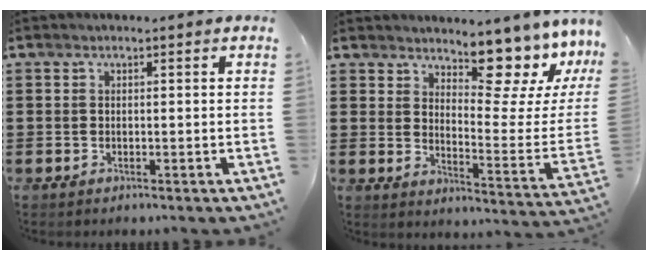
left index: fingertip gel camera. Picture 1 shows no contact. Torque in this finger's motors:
{"motor_torque": [1.66, -0.48, 1.05, 0.17]}